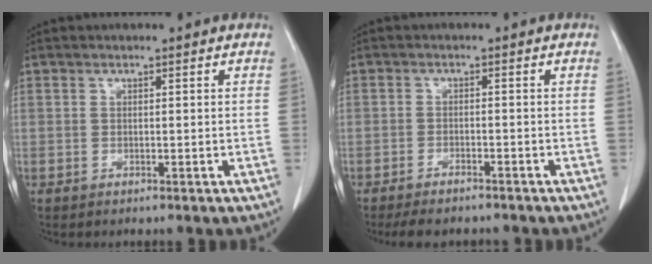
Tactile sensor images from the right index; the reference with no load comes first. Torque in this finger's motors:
{"motor_torque": [0.03, -0.04, 0.21, 0.04]}